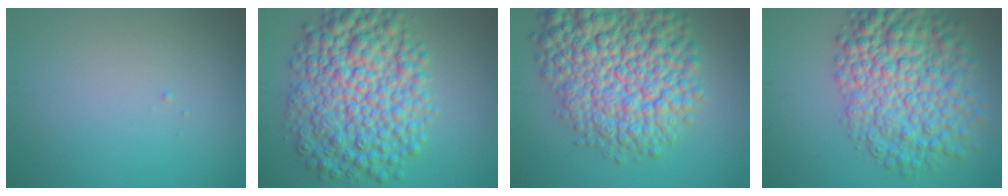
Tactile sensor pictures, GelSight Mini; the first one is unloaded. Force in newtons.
{"total": 10.4, "press": 10.4, "slide": 0.1}
{"total": 12.7, "press": 12.7, "slide": 0.5}
{"total": 9.7, "press": 9.6, "slide": 0.3}